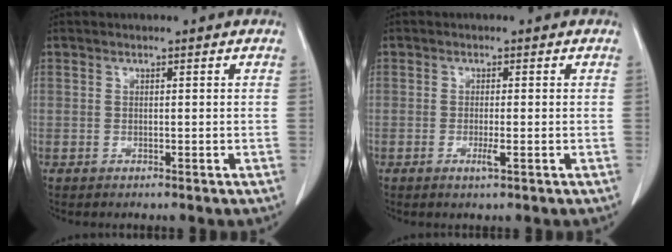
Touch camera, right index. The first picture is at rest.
{"total": 1.8, "force": [-0.7, 0.0, 1.7], "torque": [-0.032, -0.005, -0.011]}